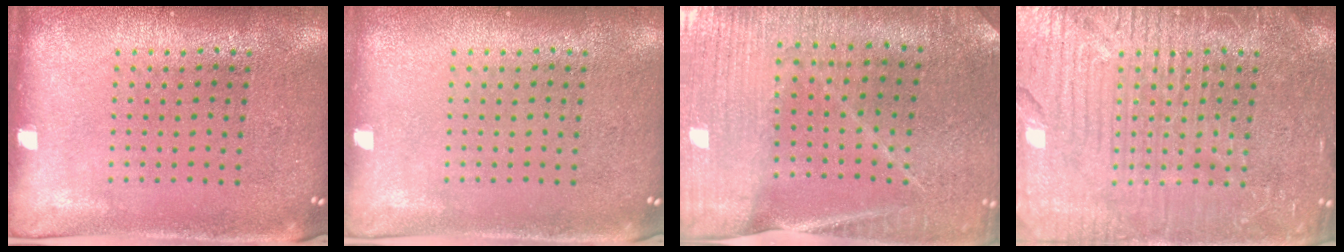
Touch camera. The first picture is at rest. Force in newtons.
{"total": 0.0}
{"total": 2.0, "press": 2.0, "slide": 0.1}
{"total": 7.2, "press": 7.1, "slide": 0.9}